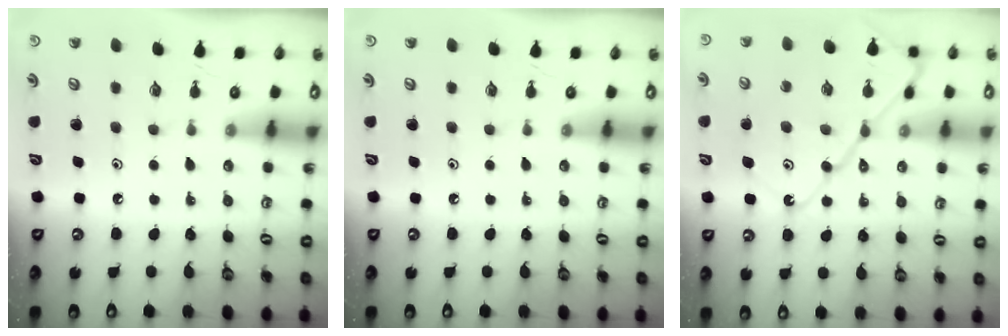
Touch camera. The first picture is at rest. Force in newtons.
{"total": 0.0}
{"total": 15.5, "press": 15.4, "slide": 1.5}